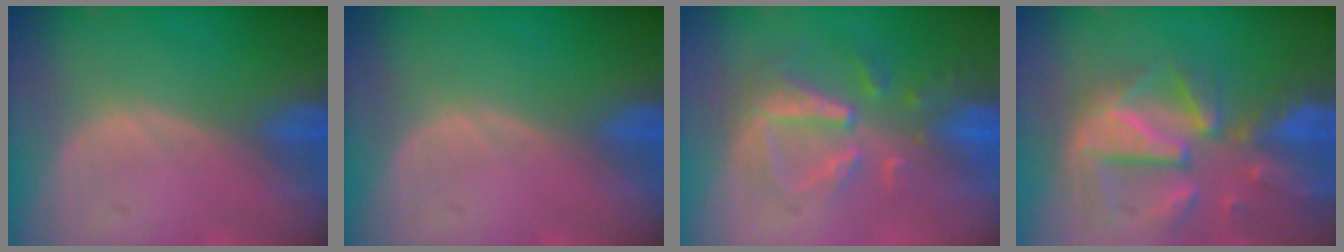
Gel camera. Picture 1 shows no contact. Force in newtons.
{"total": 0.0}
{"total": 8.1, "press": 7.3, "slide": 3.5}
{"total": 12.1, "press": 10.6, "slide": 5.9}